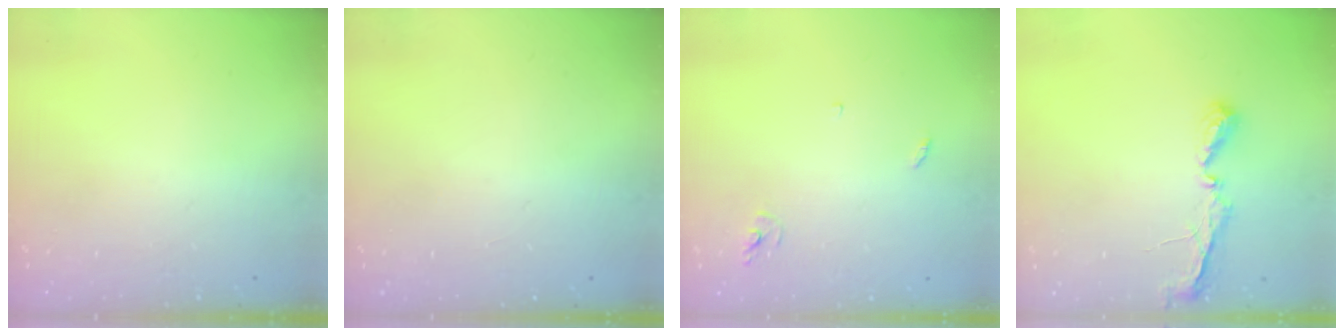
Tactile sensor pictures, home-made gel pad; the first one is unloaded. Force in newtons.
{"total": 0.9, "press": 0.9, "slide": 0.0}
{"total": 2.9, "press": 2.9, "slide": 0.2}
{"total": 5.8, "press": 5.8, "slide": 0.3}